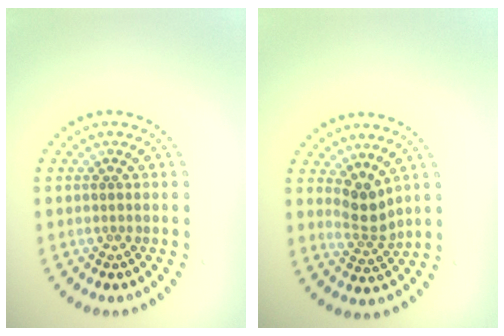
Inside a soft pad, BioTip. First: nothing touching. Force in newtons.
{"total": 2.5, "press": 1.8, "slide": 1.8}